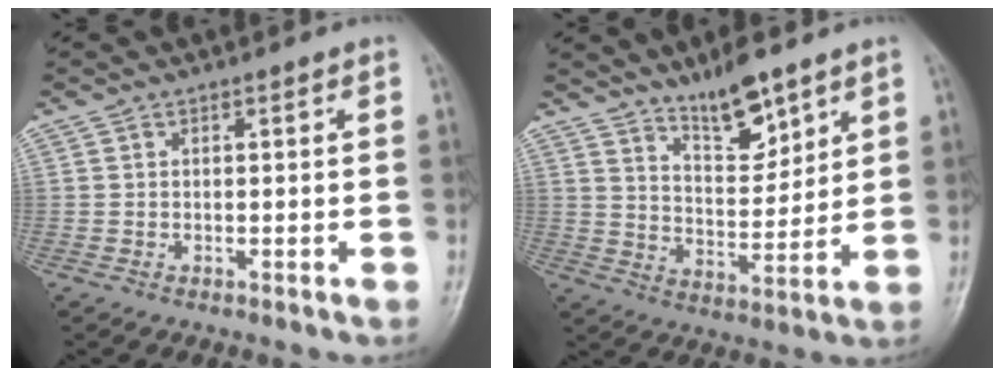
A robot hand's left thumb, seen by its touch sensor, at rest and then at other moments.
{"total": 9.5, "force": [7.0, 3.0, 5.6], "torque": [-0.075, -0.059, 0.129]}